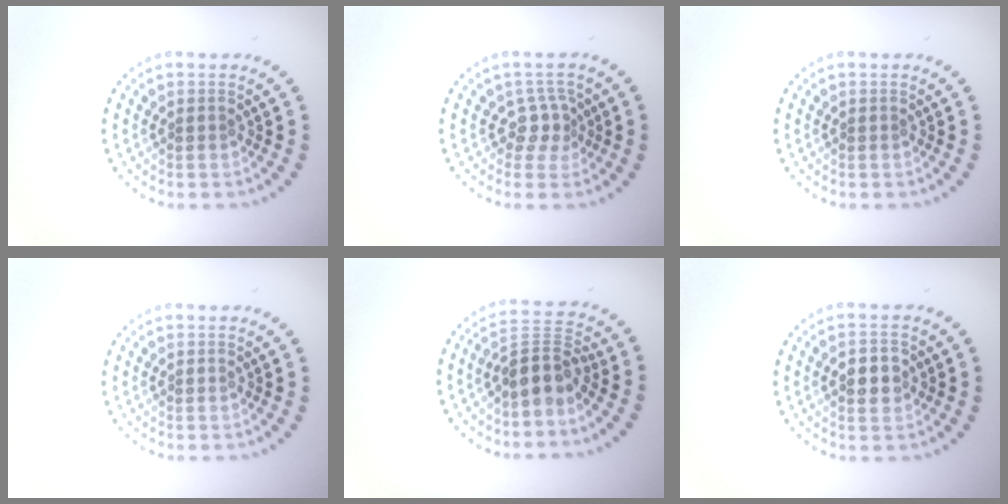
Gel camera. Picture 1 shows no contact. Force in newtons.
{"total": 2.1, "press": 1.5, "slide": 1.5}
{"total": 0.0}
{"total": 0.0}
{"total": 3.9, "press": 3.2, "slide": 2.1}
{"total": 2.3, "press": 2.3, "slide": 0.2}